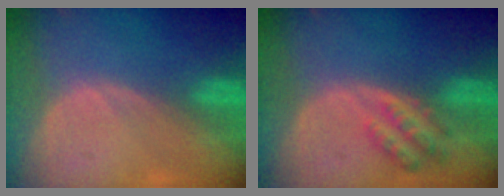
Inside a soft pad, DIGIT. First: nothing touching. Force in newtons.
{"total": 4.5, "press": 4.5, "slide": 0.6}